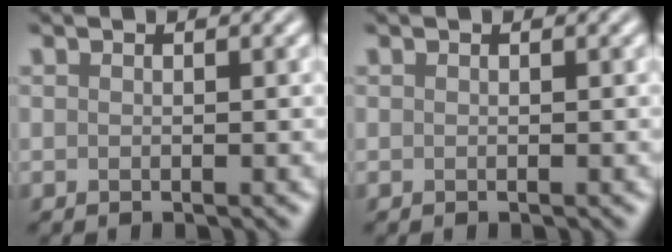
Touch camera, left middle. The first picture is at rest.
{"total": 0.0}